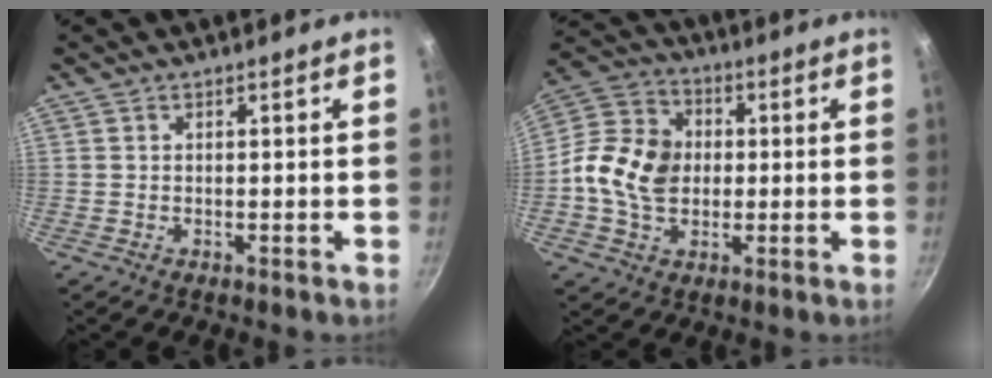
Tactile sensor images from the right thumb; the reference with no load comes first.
{"total": 14.3, "force": [-0.4, 11.1, 9.1], "torque": [-0.148, 0.020, -0.025]}